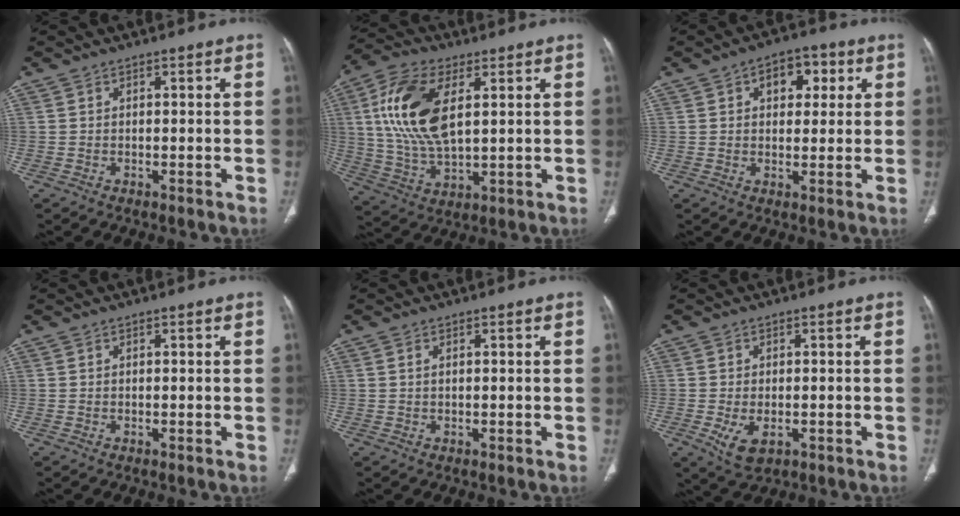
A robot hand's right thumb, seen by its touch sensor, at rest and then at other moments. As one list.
[{"total": 16.7, "force": [4.4, 8.2, 13.8], "torque": [-0.280, -0.006, 0.087]}, {"total": 7.2, "force": [2.3, 4.7, 5.0], "torque": [-0.035, 0.006, 0.027]}, {"total": 0.0}, {"total": 0.8, "force": [0.3, 0.3, 0.6], "torque": [-0.015, 0.004, 0.007]}, {"total": 5.3, "force": [-1.7, 3.0, 4.0], "torque": [-0.074, -0.005, -0.018]}]